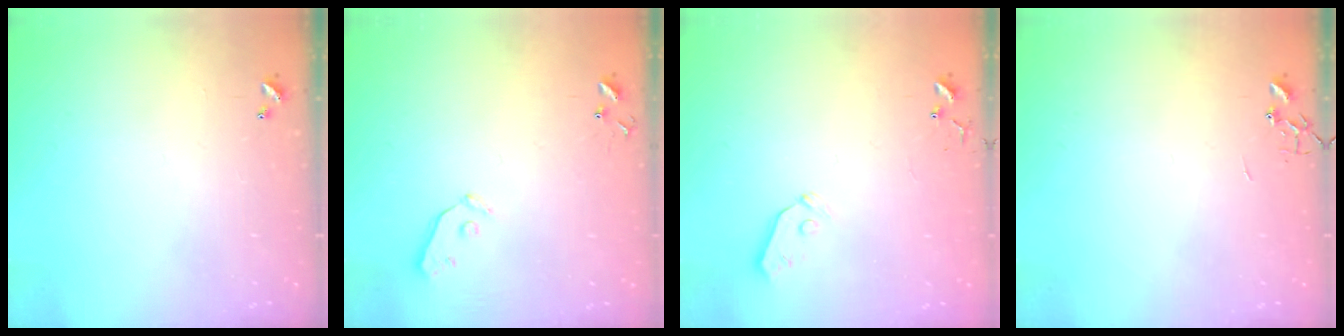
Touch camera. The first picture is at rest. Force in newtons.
{"total": 4.7, "press": 4.6, "slide": 0.7}
{"total": 3.8, "press": 3.8, "slide": 0.3}
{"total": 0.0}